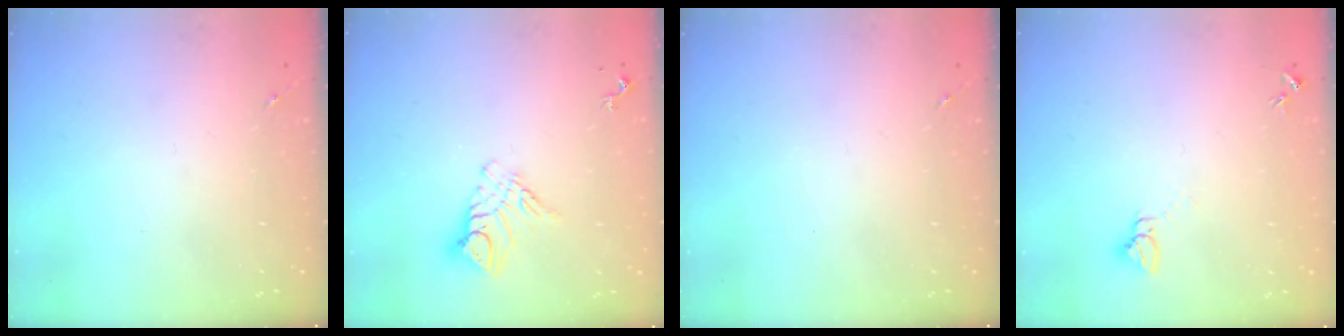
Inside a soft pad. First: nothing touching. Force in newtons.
{"total": 9.8, "press": 9.7, "slide": 0.8}
{"total": 0.0}
{"total": 2.8, "press": 2.8, "slide": 0.1}